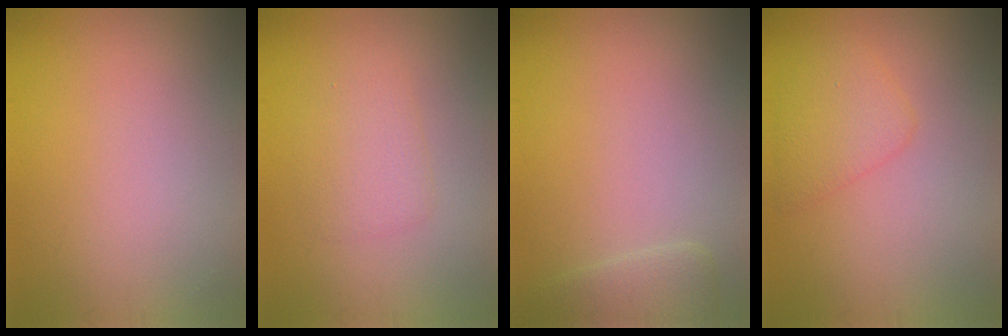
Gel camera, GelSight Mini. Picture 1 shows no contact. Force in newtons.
{"total": 2.3, "press": 2.3, "slide": 0.0}
{"total": 2.1, "press": 2.1, "slide": 0.2}
{"total": 2.7, "press": 2.7, "slide": 0.0}